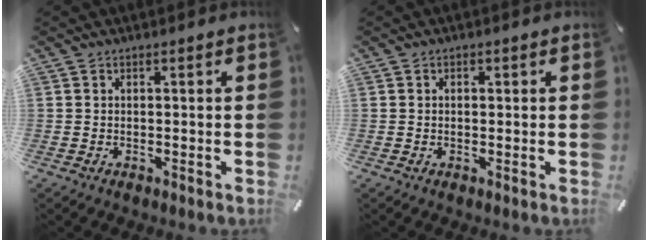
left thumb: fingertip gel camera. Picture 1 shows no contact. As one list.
[{"total": 0.8, "force": [0.0, 0.6, 0.5], "torque": [-0.011, 0.004, -0.001]}]